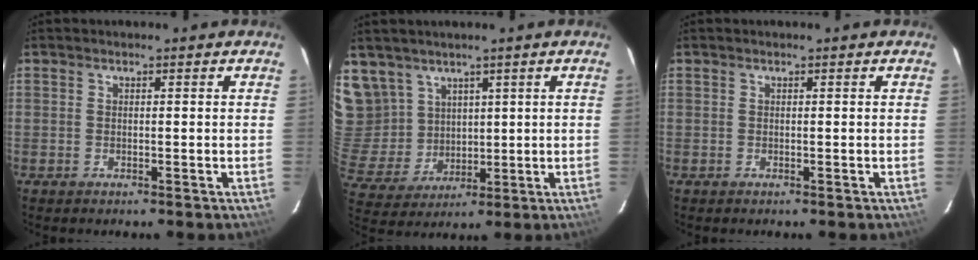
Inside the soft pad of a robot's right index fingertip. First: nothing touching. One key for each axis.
{"total": 10.4, "fx": 6.5, "fy": 7.7, "fz": 2.6, "tx": -0.056, "ty": 0.015, "tz": 0.152}
{"total": 0.0}